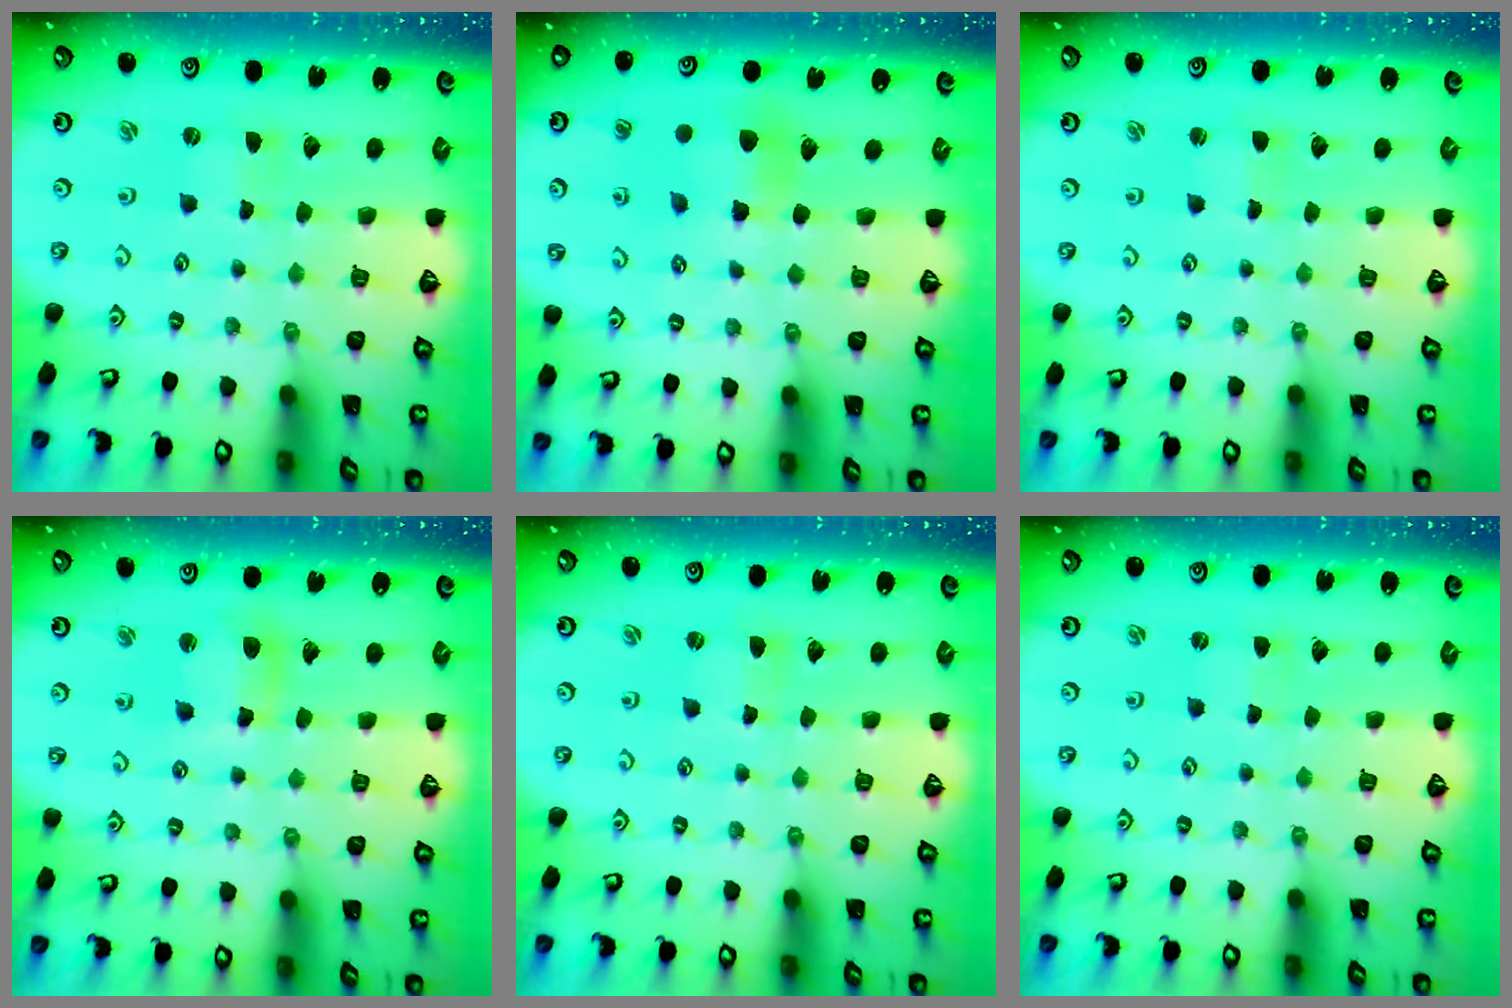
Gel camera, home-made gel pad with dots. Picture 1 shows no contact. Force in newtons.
{"total": 6.3, "press": 6.2, "slide": 0.6}
{"total": 0.8, "press": 0.8, "slide": 0.0}
{"total": 8.9, "press": 8.7, "slide": 1.4}
{"total": 0.0}
{"total": 0.0}